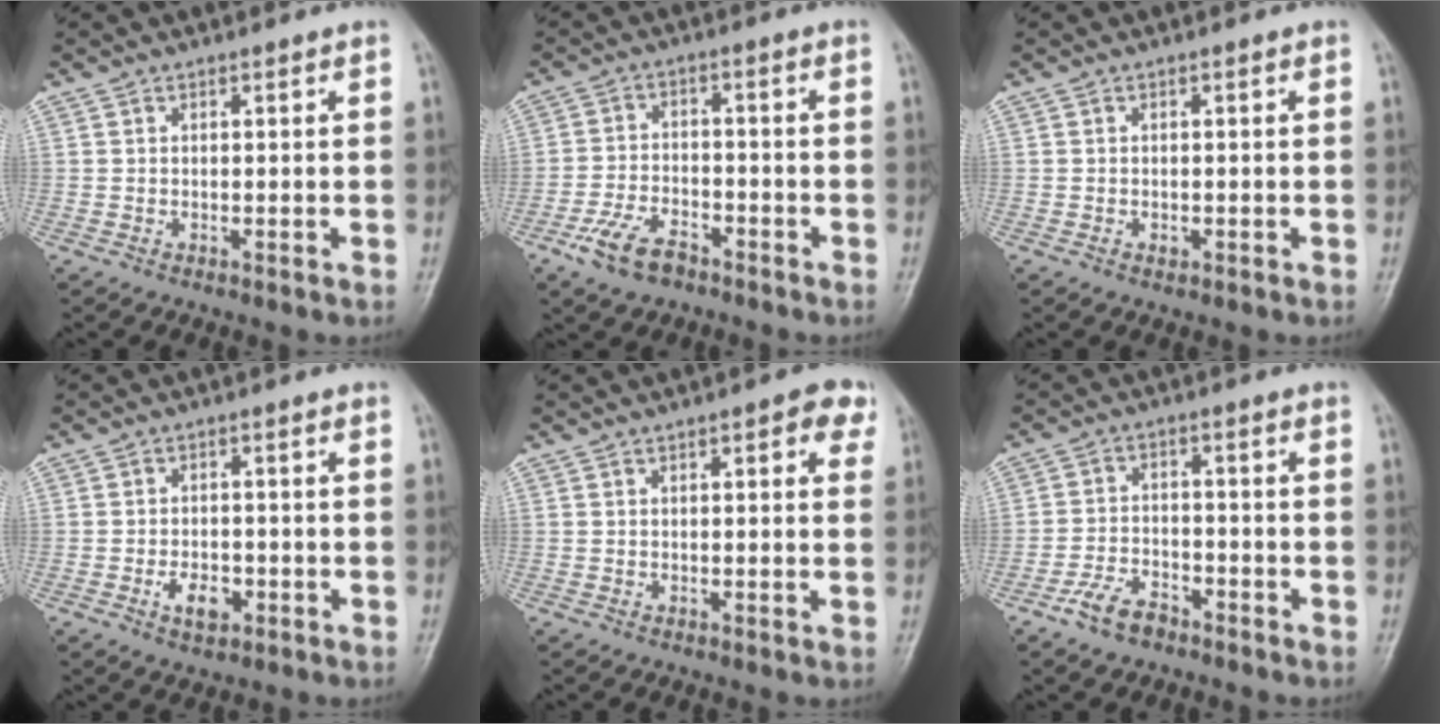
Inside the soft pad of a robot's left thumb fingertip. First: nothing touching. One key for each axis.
{"total": 7.4, "fx": -4.7, "fy": 3.8, "fz": 4.2, "tx": -0.082, "ty": 0.020, "tz": -0.089}
{"total": 0.9, "fx": -0.3, "fy": 0.6, "fz": 0.5, "tx": -0.009, "ty": 0.004, "tz": -0.004}
{"total": 4.4, "fx": -1.7, "fy": 2.7, "fz": 3.0, "tx": -0.045, "ty": 0.006, "tz": -0.027}
{"total": 4.9, "fx": 2.1, "fy": 1.8, "fz": 4.1, "tx": -0.033, "ty": 0.002, "tz": 0.016}
{"total": 5.5, "fx": -3.9, "fy": 2.8, "fz": 2.7, "tx": -0.051, "ty": 0.022, "tz": -0.073}